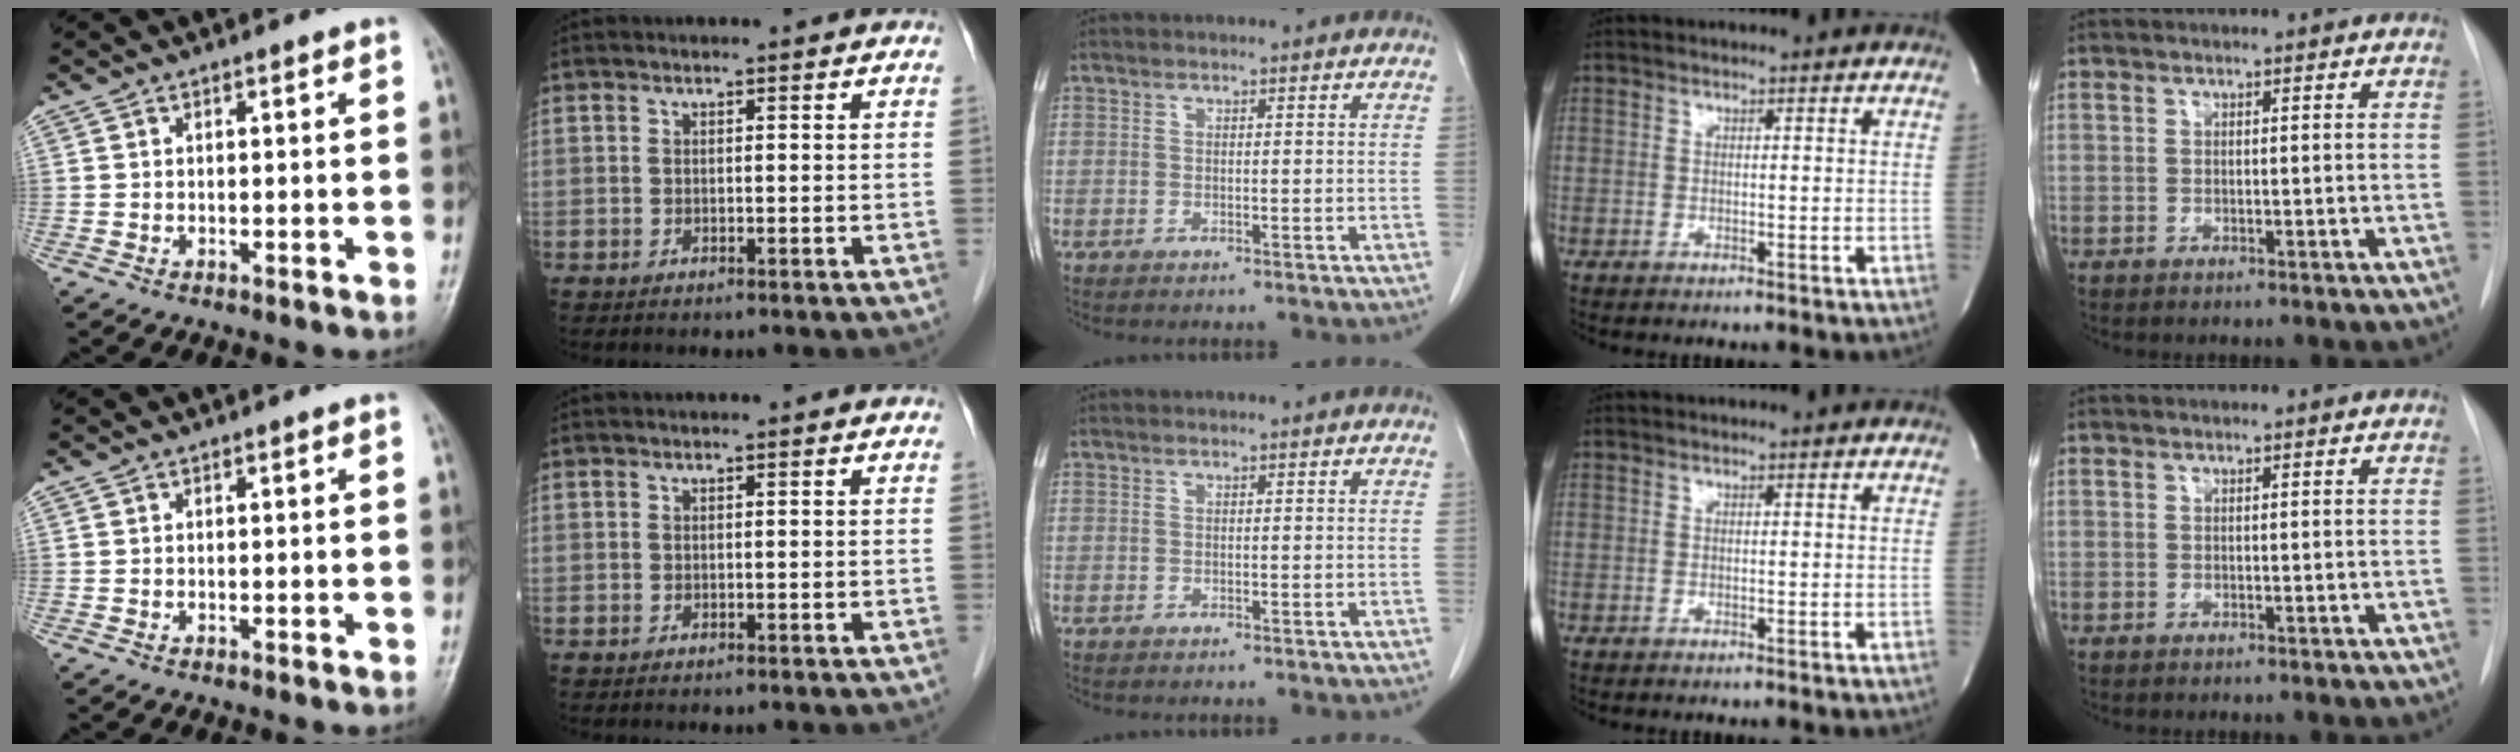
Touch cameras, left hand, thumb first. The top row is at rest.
{}